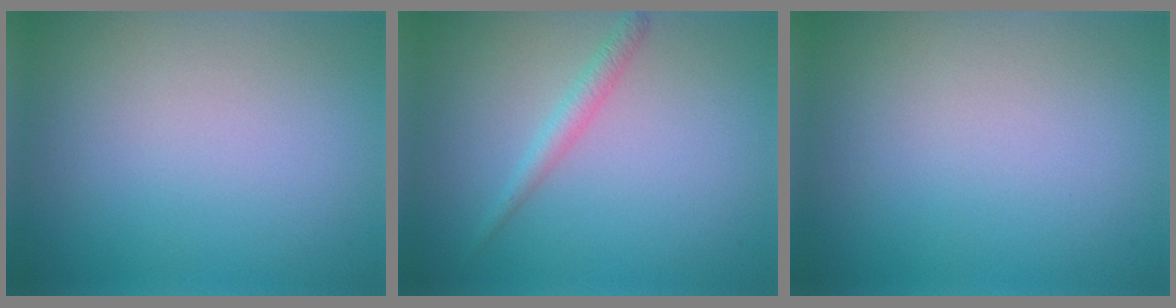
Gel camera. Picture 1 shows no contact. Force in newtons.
{"total": 1.6, "press": 1.6, "slide": 0.0}
{"total": 0.0}